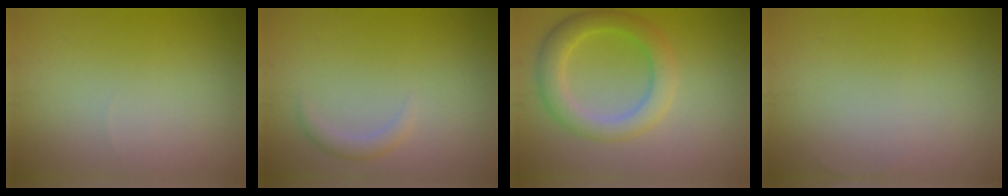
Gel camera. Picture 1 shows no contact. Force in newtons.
{"total": 1.2, "press": 1.2, "slide": 0.0}
{"total": 4.3, "press": 4.3, "slide": 0.1}
{"total": 0.0}